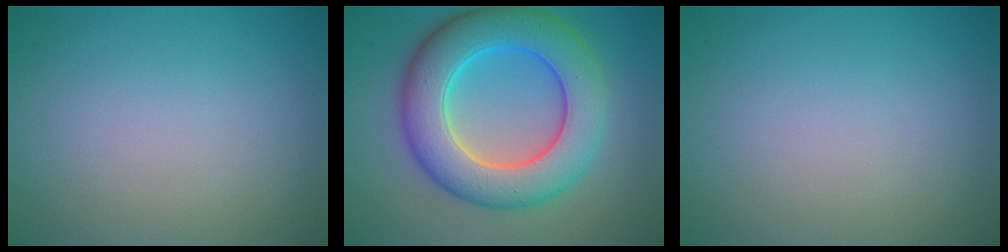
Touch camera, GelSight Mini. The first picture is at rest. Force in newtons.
{"total": 9.6, "press": 9.6, "slide": 0.4}
{"total": 0.0}